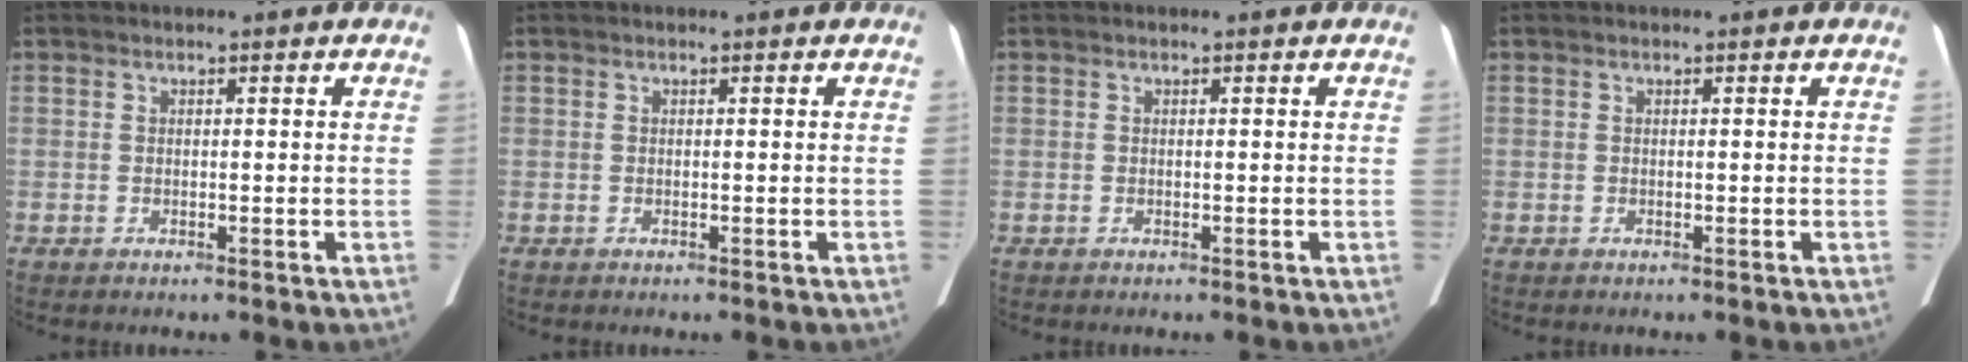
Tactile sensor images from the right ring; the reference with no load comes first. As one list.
[{"total": 0.0}, {"total": 0.0}, {"total": 0.0}]